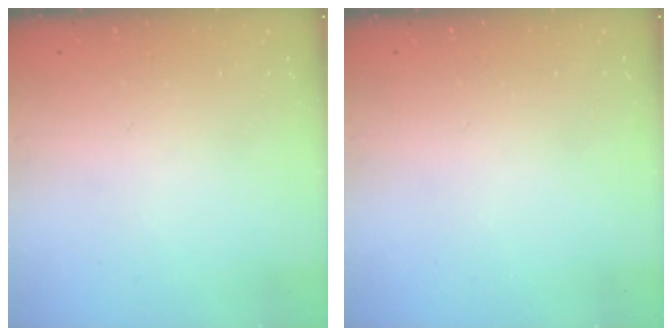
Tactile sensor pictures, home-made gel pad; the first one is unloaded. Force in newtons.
{"total": 0.0}